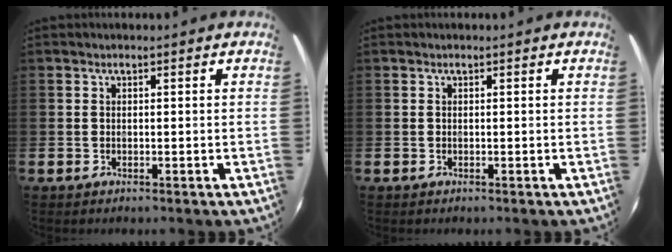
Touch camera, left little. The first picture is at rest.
{"total": 0.0}